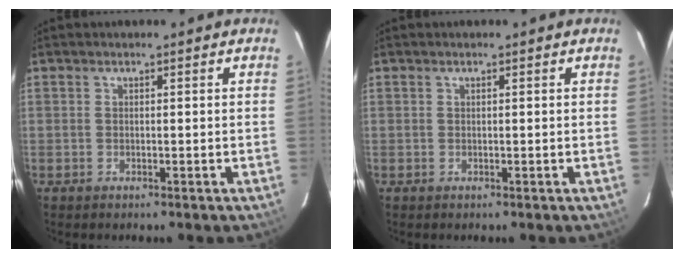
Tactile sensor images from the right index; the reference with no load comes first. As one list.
[{"total": 0.0}]